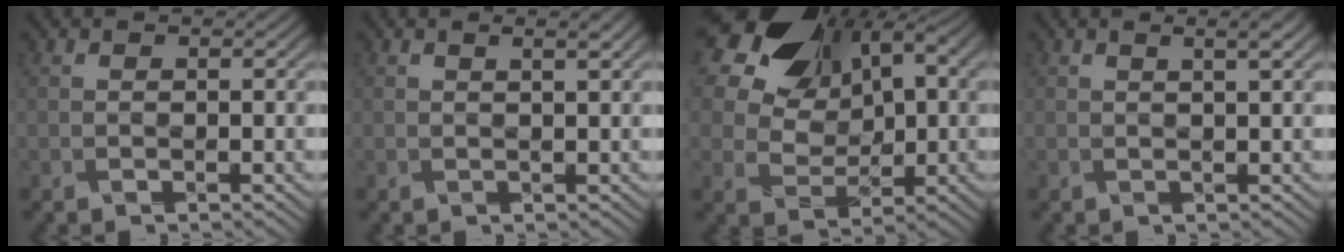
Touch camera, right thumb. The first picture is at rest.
{"total": 1.6, "force": [0.9, 0.3, 1.4], "torque": [-0.023, 0.003, 0.010]}
{"total": 18.5, "force": [8.3, 12.4, 10.8], "torque": [-0.257, 0.066, 0.157]}
{"total": 2.2, "force": [1.0, 0.4, 1.9], "torque": [-0.029, 0.006, 0.013]}